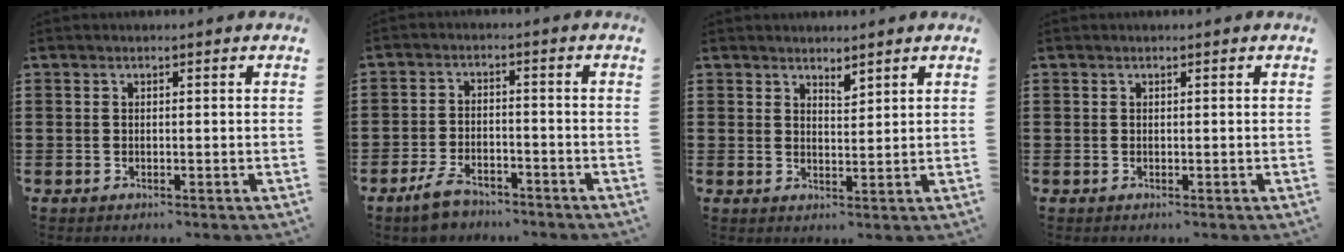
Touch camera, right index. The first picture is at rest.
{"total": 4.0, "force": [-3.4, 1.6, 1.3], "torque": [-0.037, 0.008, -0.070]}
{"total": 2.0, "force": [2.0, 0.3, 0.2], "torque": [-0.007, 0.003, 0.037]}
{"total": 0.0}